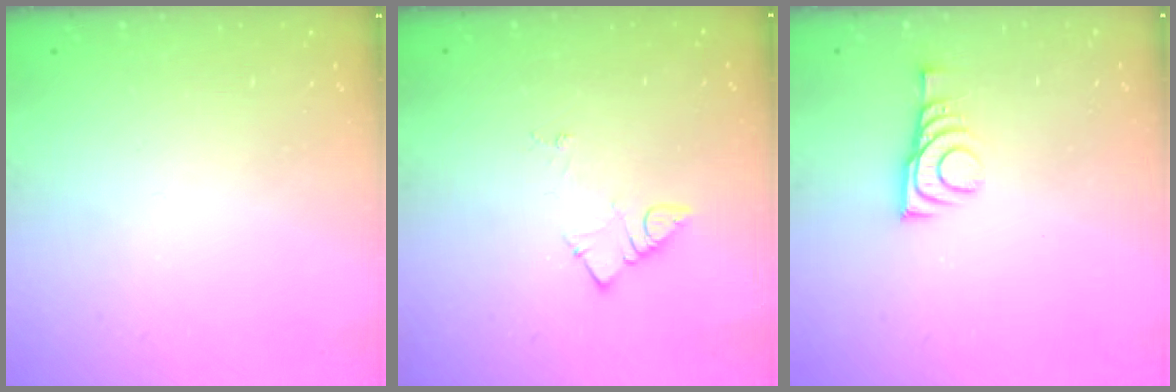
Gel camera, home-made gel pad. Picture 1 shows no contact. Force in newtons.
{"total": 3.8, "press": 3.7, "slide": 0.5}
{"total": 7.4, "press": 7.3, "slide": 0.5}